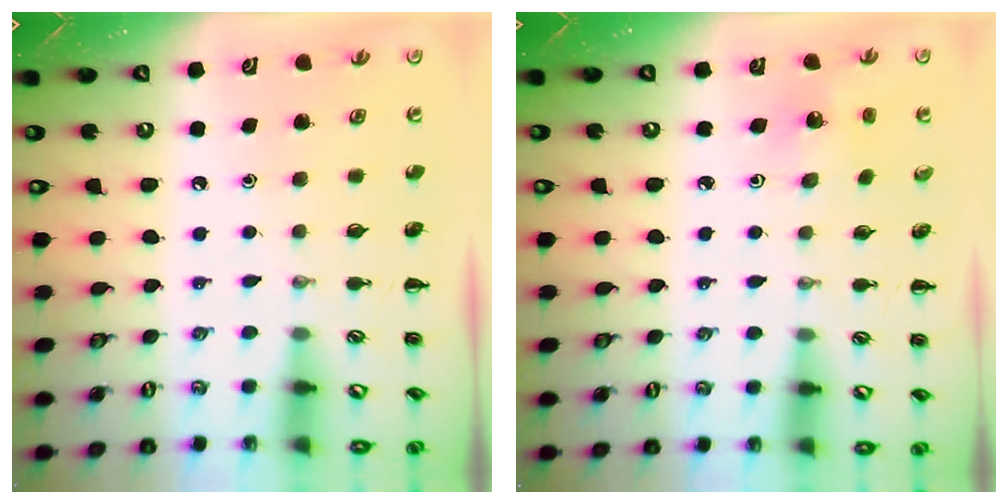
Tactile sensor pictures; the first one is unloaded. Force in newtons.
{"total": 1.6, "press": 1.5, "slide": 0.7}